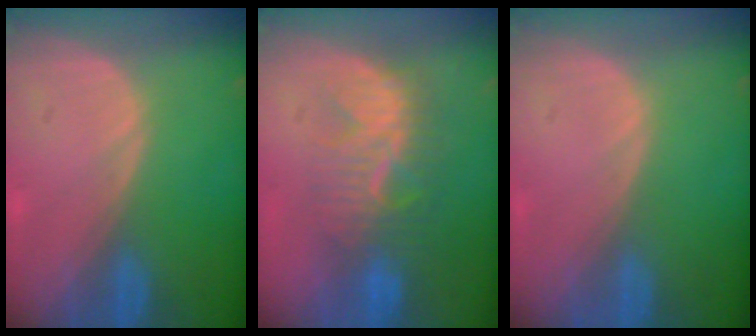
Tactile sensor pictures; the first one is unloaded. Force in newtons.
{"total": 8.3, "press": 7.9, "slide": 2.3}
{"total": 0.0}